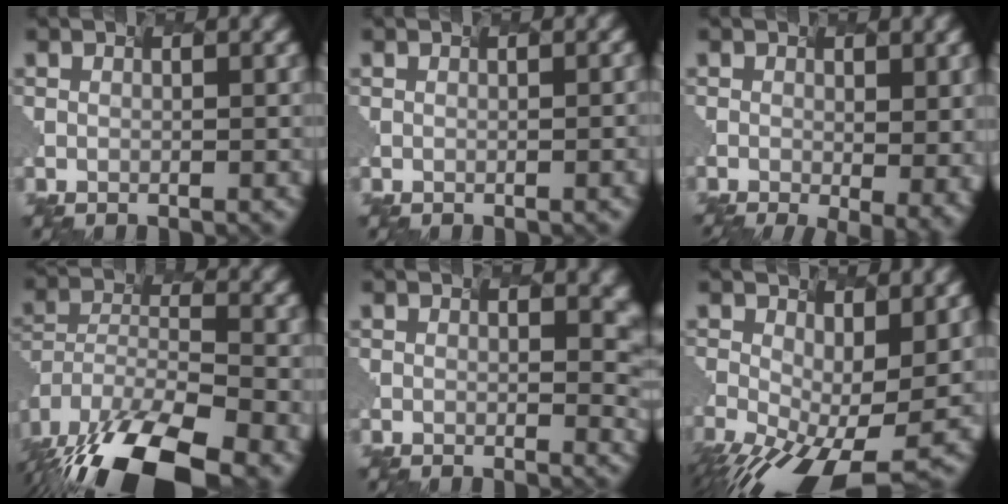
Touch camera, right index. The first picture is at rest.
{"total": 1.7, "force": [0.0, 0.8, 1.6], "torque": [0.001, 0.009, -0.001]}
{"total": 5.3, "force": [-1.2, 1.8, 4.8], "torque": [-0.060, -0.019, 0.006]}
{"total": 16.0, "force": [-11.1, 7.0, 9.1], "torque": [-0.197, -0.038, -0.157]}
{"total": 3.7, "force": [1.2, 2.1, 2.8], "torque": [-0.020, -0.006, 0.029]}
{"total": 10.0, "force": [-3.2, 4.6, 8.3], "torque": [-0.164, -0.038, -0.027]}